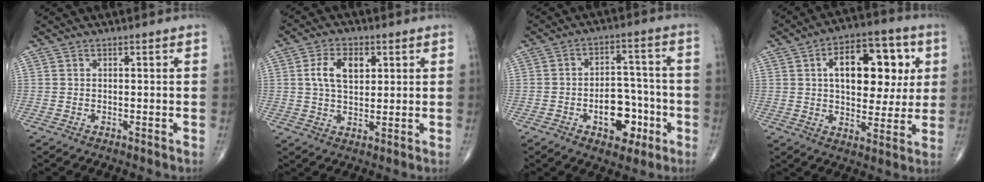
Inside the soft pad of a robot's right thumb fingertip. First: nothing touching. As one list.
[{"total": 7.6, "force": [2.1, 4.6, 5.7], "torque": [-0.093, -0.002, 0.038]}, {"total": 10.6, "force": [-3.9, 6.5, 7.4], "torque": [-0.074, 0.040, -0.053]}, {"total": 17.9, "force": [4.3, 10.0, 14.1], "torque": [-0.163, 0.009, 0.063]}]